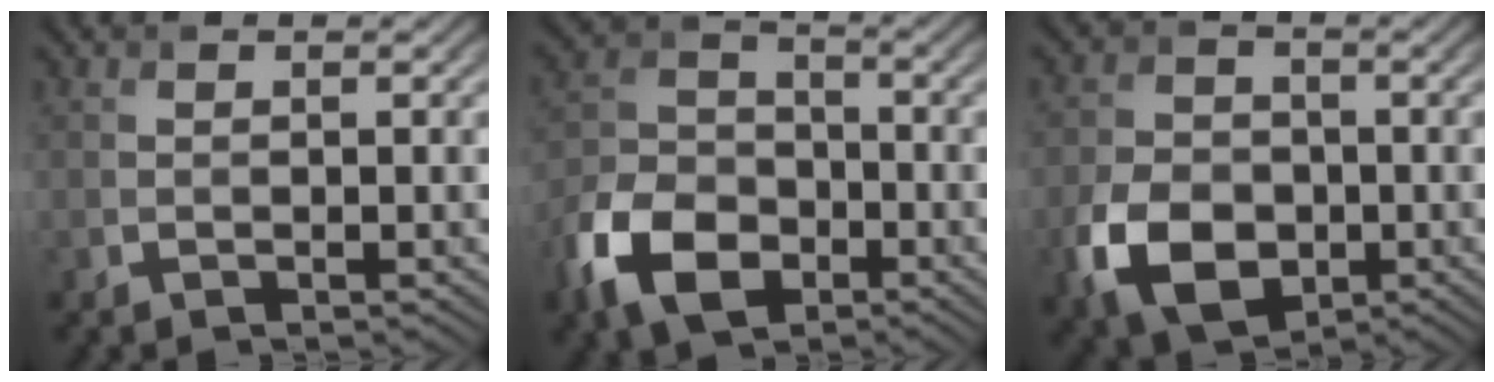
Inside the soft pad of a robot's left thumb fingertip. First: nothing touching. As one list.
[{"total": 10.6, "force": [-5.5, 6.8, 6.0], "torque": [-0.142, -0.014, -0.123]}, {"total": 8.7, "force": [-3.0, 6.2, 5.2], "torque": [-0.120, -0.018, -0.061]}]